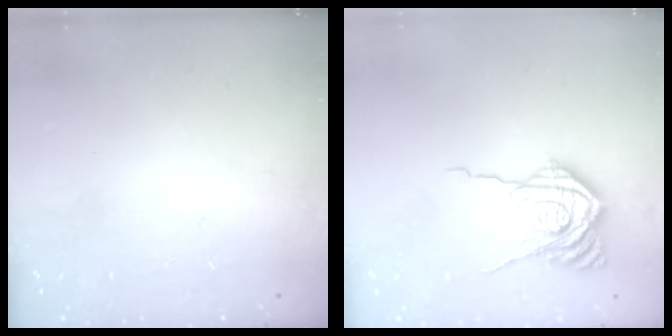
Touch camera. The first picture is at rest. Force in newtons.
{"total": 14.4, "press": 14.3, "slide": 1.1}